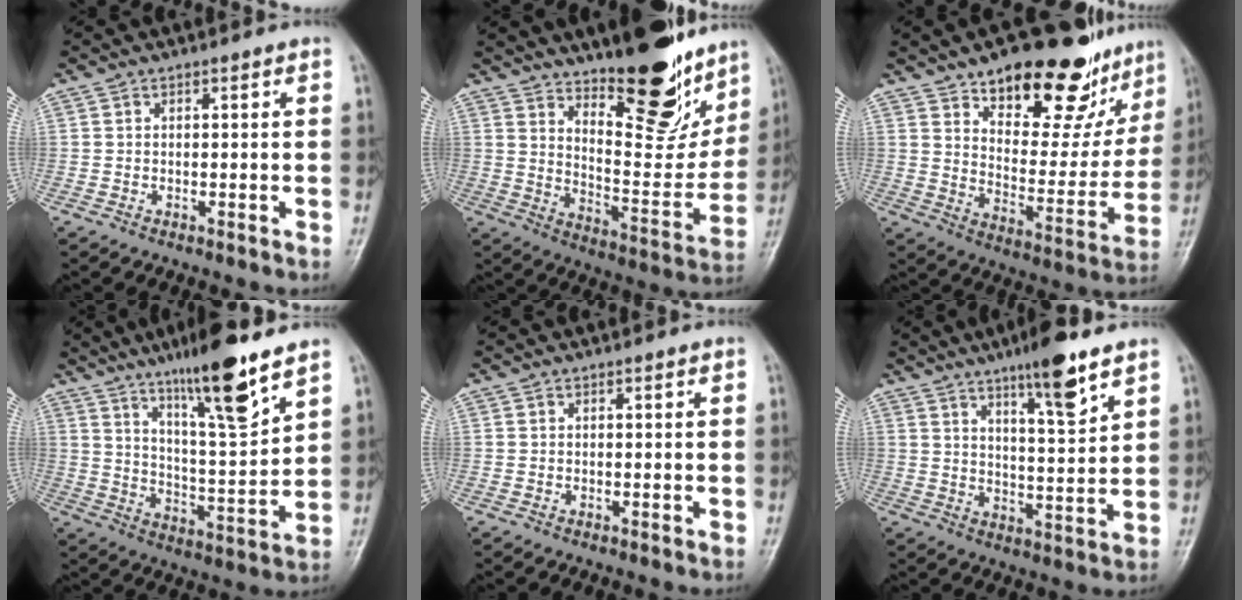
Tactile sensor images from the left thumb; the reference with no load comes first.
{"total": 20.2, "force": [14.2, 7.3, 12.4], "torque": [-0.126, -0.101, 0.220]}
{"total": 23.3, "force": [16.4, 10.2, 13.0], "torque": [-0.126, -0.084, 0.236]}
{"total": 16.1, "force": [10.7, 2.2, 11.9], "torque": [-0.186, -0.061, 0.184]}
{"total": 0.0}
{"total": 10.9, "force": [7.0, 1.9, 8.1], "torque": [-0.120, -0.041, 0.112]}